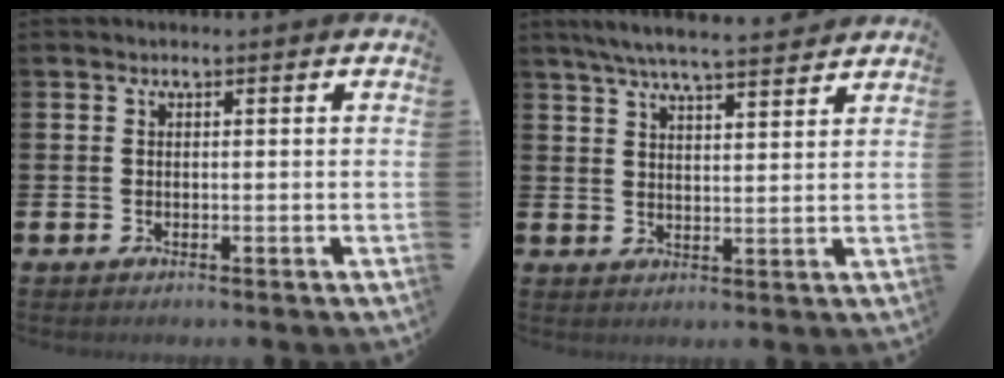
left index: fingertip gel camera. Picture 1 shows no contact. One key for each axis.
{"total": 5.7, "fx": 5.4, "fy": 0.1, "fz": 1.9, "tx": -0.054, "ty": -0.026, "tz": 0.095}